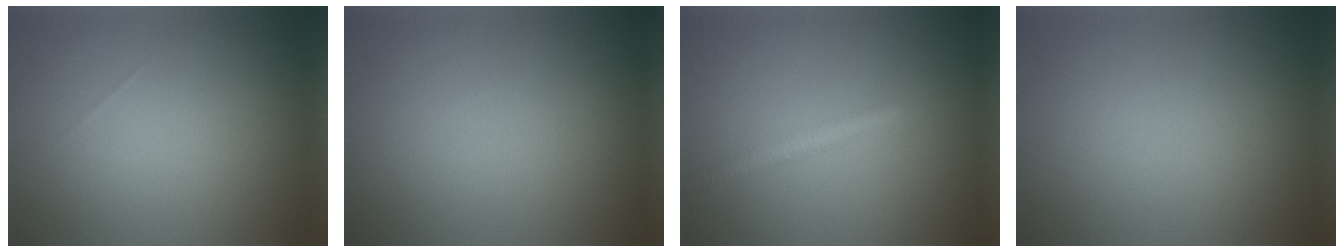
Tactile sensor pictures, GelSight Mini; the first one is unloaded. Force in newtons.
{"total": 0.0}
{"total": 2.0, "press": 2.0, "slide": 0.1}
{"total": 0.0}